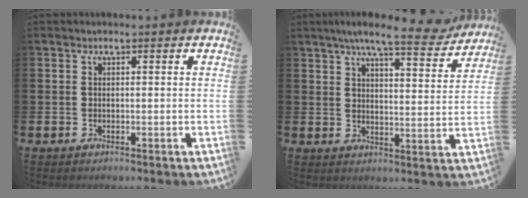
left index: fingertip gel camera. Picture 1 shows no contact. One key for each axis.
{"total": 8.2, "fx": 7.0, "fy": 1.0, "fz": 4.1, "tx": -0.082, "ty": -0.032, "tz": 0.119}